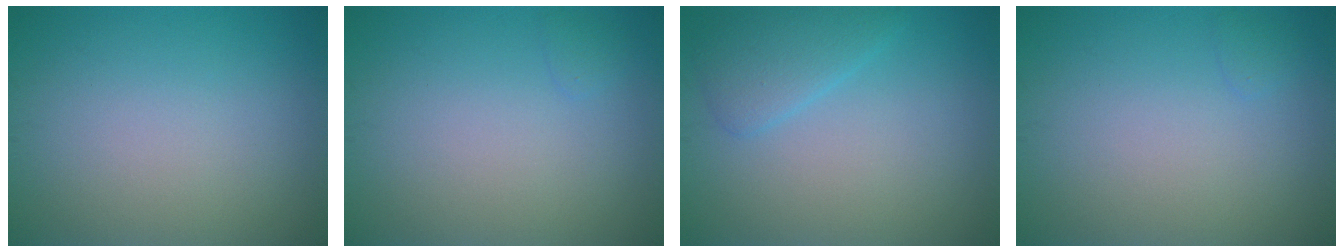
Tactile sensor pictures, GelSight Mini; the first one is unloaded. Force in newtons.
{"total": 0.6, "press": 0.6, "slide": 0.0}
{"total": 2.6, "press": 2.6, "slide": 0.1}
{"total": 0.6, "press": 0.6, "slide": 0.0}